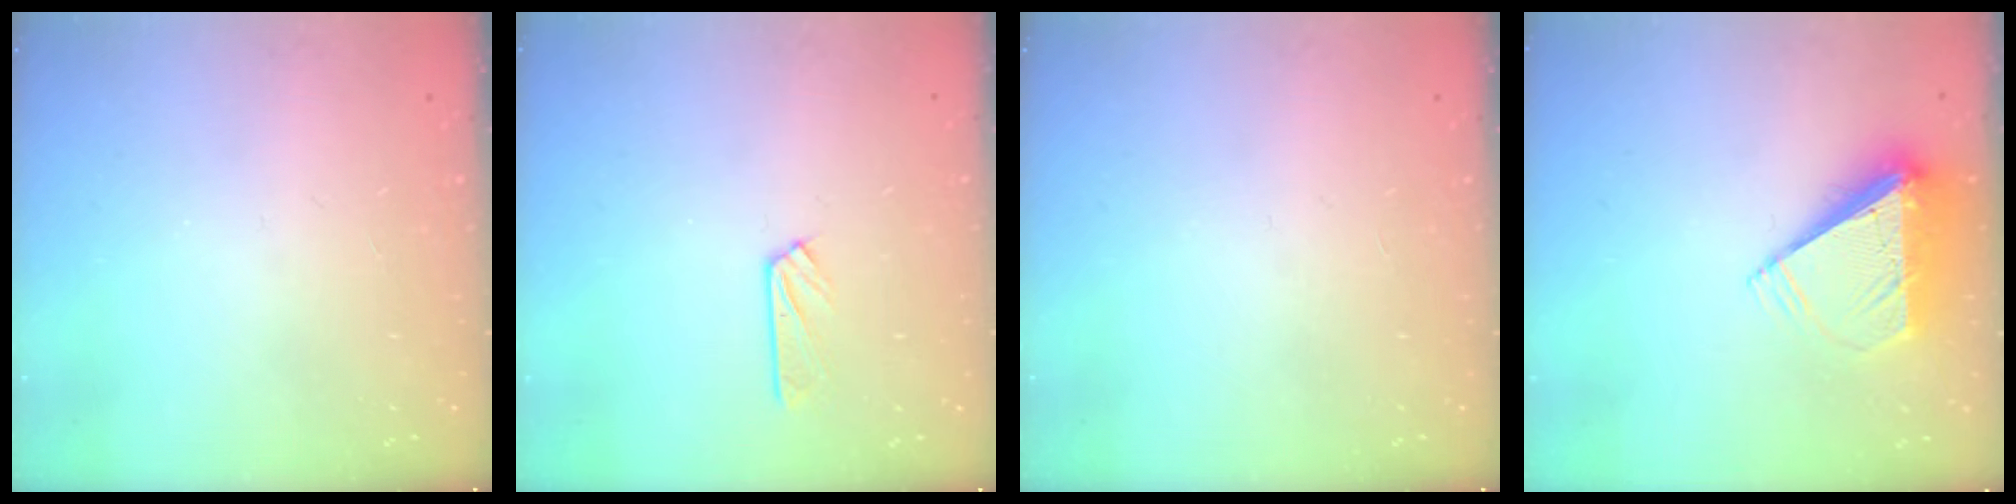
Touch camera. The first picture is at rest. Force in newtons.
{"total": 3.2, "press": 3.2, "slide": 0.3}
{"total": 0.0}
{"total": 7.7, "press": 7.7, "slide": 1.1}